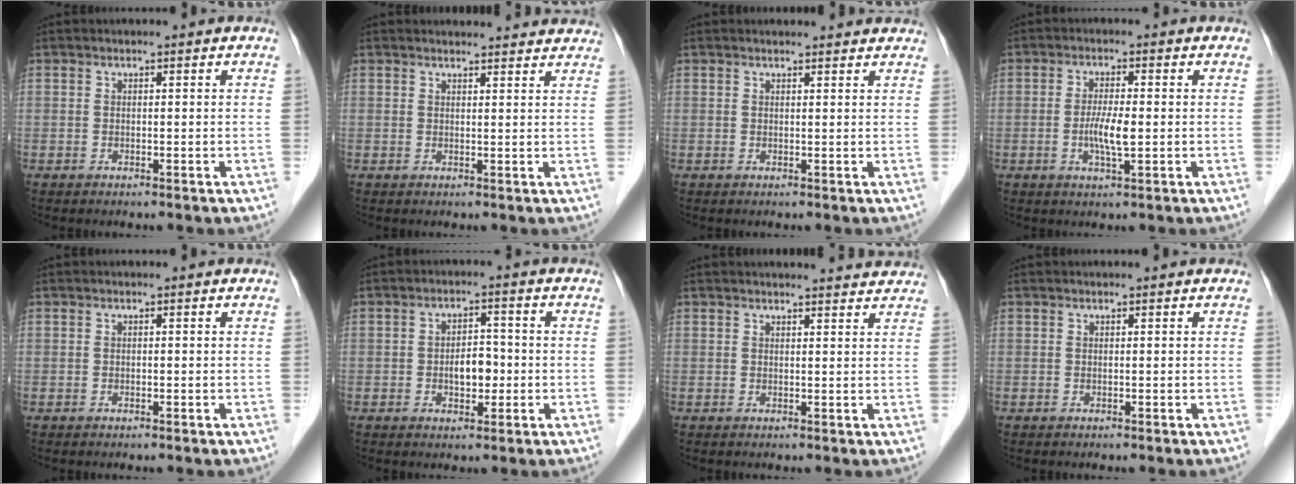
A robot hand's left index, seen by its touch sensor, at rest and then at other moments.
{"total": 10.0, "force": [9.6, 1.4, 2.3], "torque": [-0.010, 0.013, 0.091]}
{"total": 5.6, "force": [5.4, 0.8, 1.3], "torque": [-0.011, 0.015, 0.049]}
{"total": 4.3, "force": [-0.8, 0.6, 4.2], "torque": [-0.087, -0.009, -0.014]}
{"total": 0.0}
{"total": 4.3, "force": [-1.1, 2.4, 3.4], "torque": [-0.059, 0.005, -0.015]}
{"total": 7.0, "force": [6.8, 0.4, 1.6], "torque": [-0.014, 0.006, 0.062]}
{"total": 0.0}